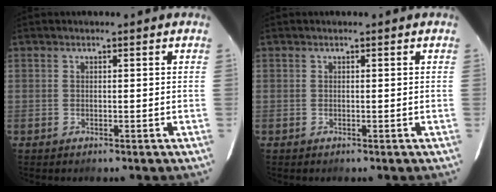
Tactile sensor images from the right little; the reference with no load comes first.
{"total": 0.0}